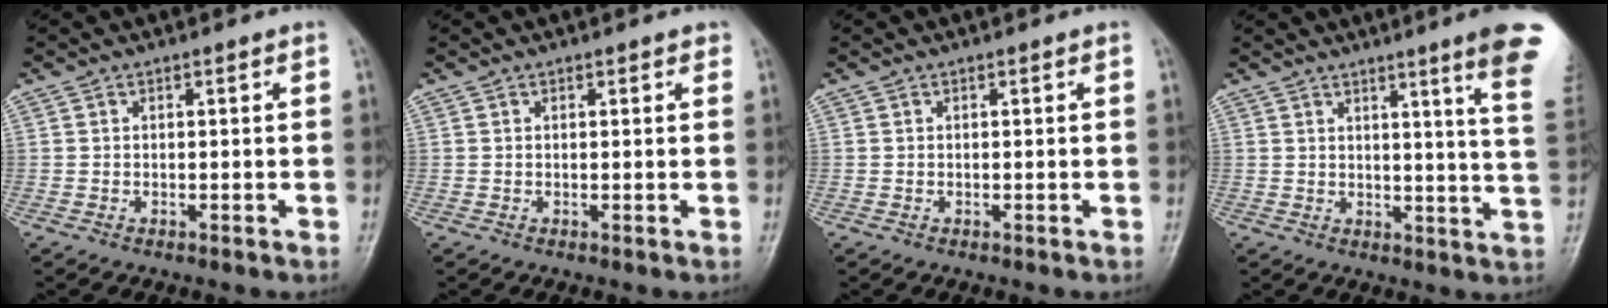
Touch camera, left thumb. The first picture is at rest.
{"total": 0.8, "force": [0.6, 0.4, 0.4], "torque": [0.000, -0.003, 0.003]}
{"total": 0.0}
{"total": 13.1, "force": [8.4, -0.2, 10.0], "torque": [-0.115, -0.051, 0.086]}